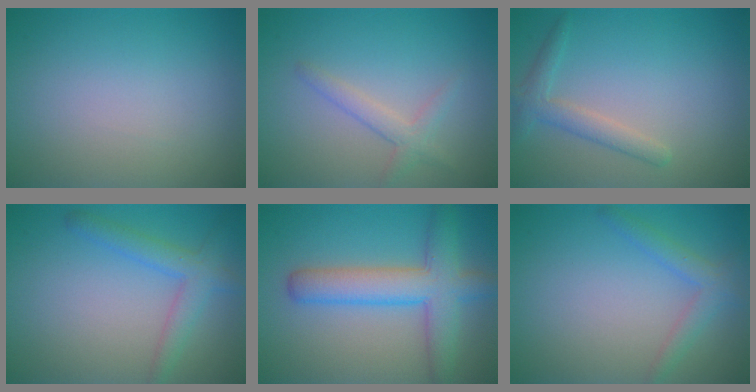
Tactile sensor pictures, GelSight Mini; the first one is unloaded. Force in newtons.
{"total": 2.0, "press": 2.0, "slide": 0.1}
{"total": 2.2, "press": 2.2, "slide": 0.1}
{"total": 3.1, "press": 3.1, "slide": 0.2}
{"total": 5.9, "press": 5.9, "slide": 0.3}
{"total": 2.2, "press": 2.2, "slide": 0.0}